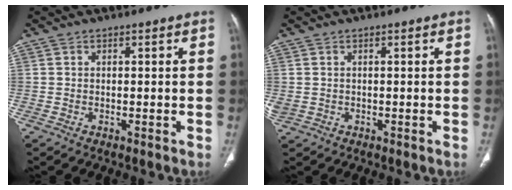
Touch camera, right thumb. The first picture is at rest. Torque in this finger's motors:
{"motor_torque": [-0.29, 1.10, 1.10, -0.12, 0.36]}